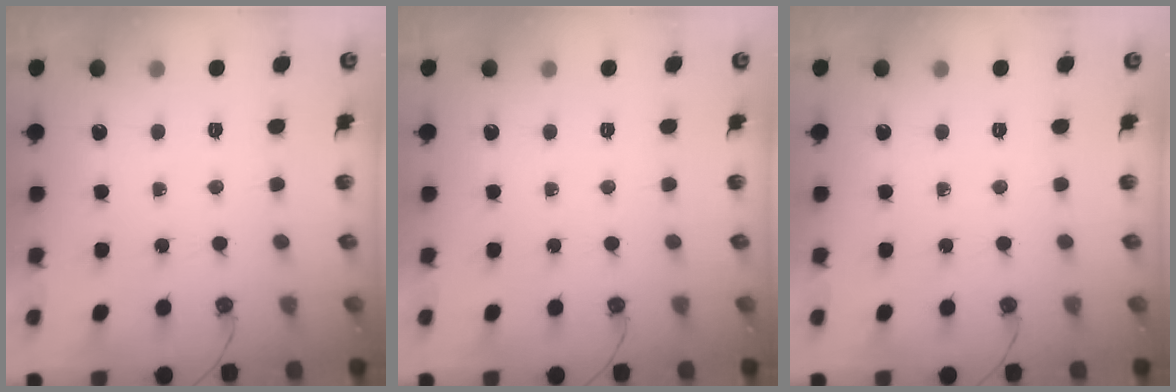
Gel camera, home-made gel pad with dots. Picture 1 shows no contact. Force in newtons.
{"total": 0.0}
{"total": 0.0}